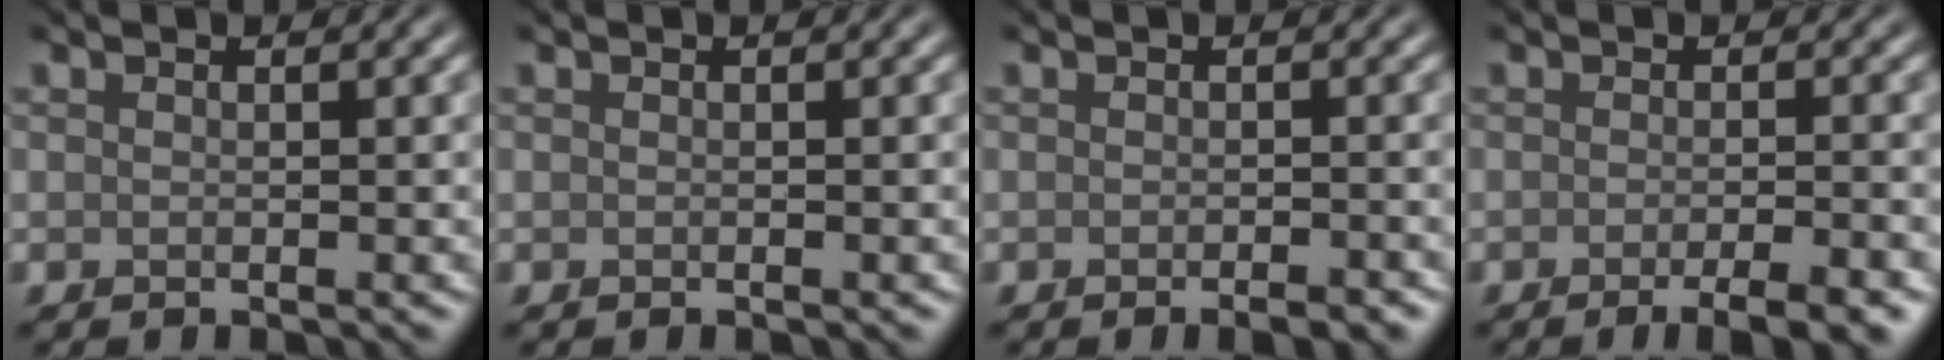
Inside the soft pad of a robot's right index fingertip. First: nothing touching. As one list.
[{"total": 0.0}, {"total": 1.7, "force": [-1.1, 0.3, 1.3], "torque": [-0.014, -0.002, -0.014]}, {"total": 4.5, "force": [-2.5, 1.0, 3.6], "torque": [-0.040, -0.001, -0.035]}]